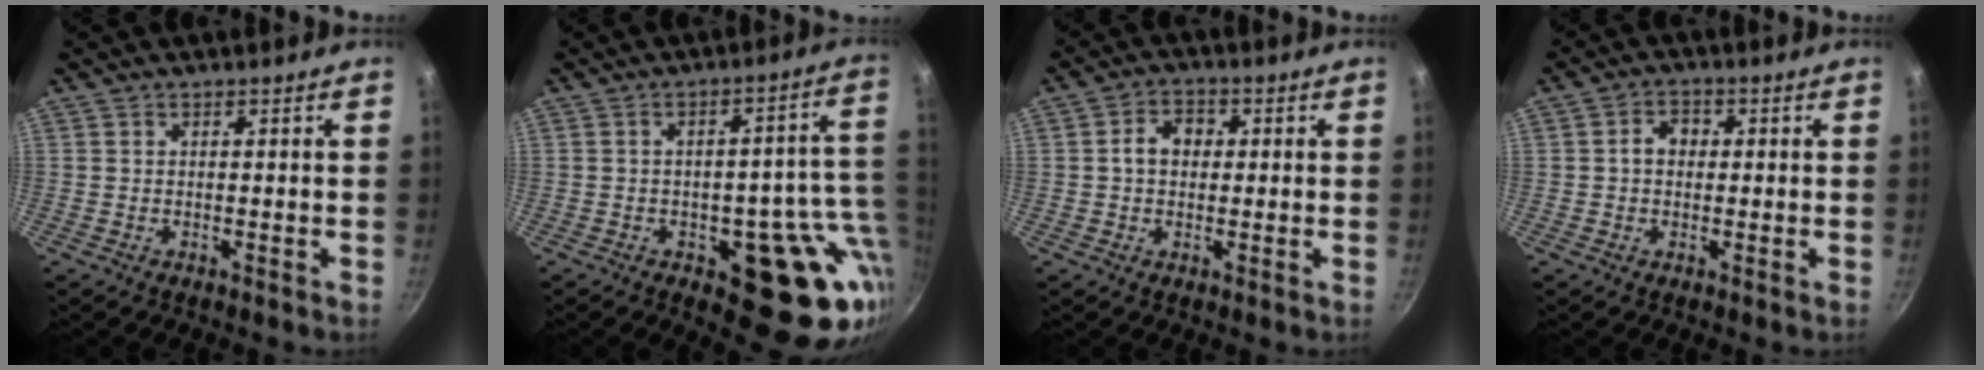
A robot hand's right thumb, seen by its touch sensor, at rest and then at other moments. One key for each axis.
{"total": 16.8, "fx": -2.9, "fy": 8.3, "fz": 14.3, "tx": -0.115, "ty": 0.012, "tz": -0.032}
{"total": 5.4, "fx": 0.5, "fy": 4.2, "fz": 3.3, "tx": -0.032, "ty": 0.014, "tz": 0.001}
{"total": 4.1, "fx": 0.3, "fy": 3.2, "fz": 2.5, "tx": -0.022, "ty": 0.010, "tz": -0.001}